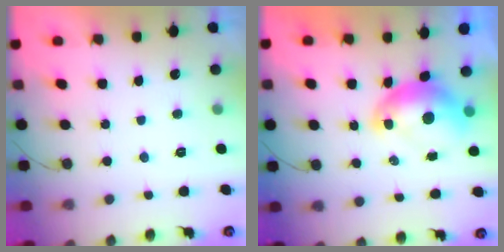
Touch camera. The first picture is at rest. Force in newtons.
{"total": 7.6, "press": 7.5, "slide": 1.0}